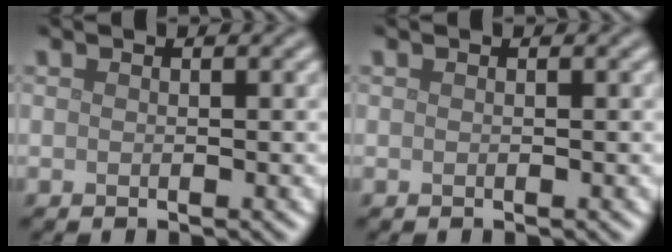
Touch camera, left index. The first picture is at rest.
{"total": 0.0}